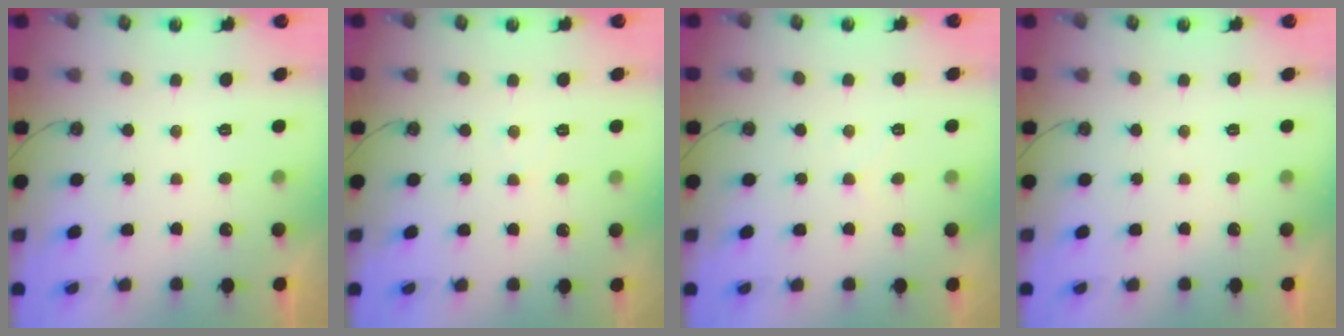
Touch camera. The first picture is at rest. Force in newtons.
{"total": 2.9, "press": 2.9, "slide": 0.5}
{"total": 4.7, "press": 4.6, "slide": 0.6}
{"total": 0.0}